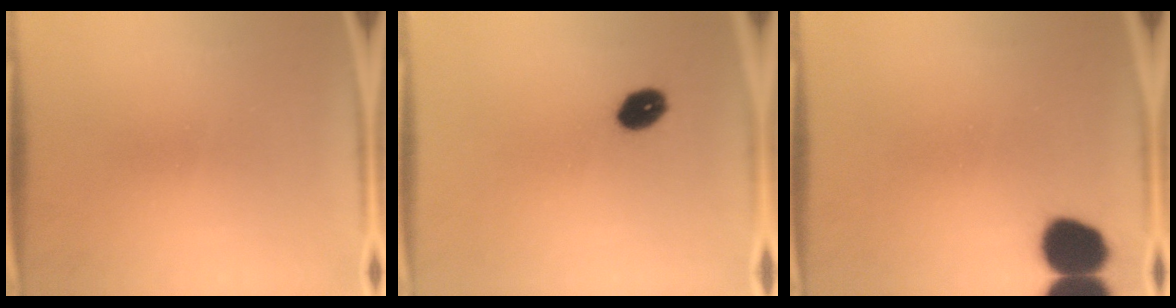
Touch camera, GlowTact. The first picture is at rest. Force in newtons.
{"total": 5.3}
{"total": 10.2}